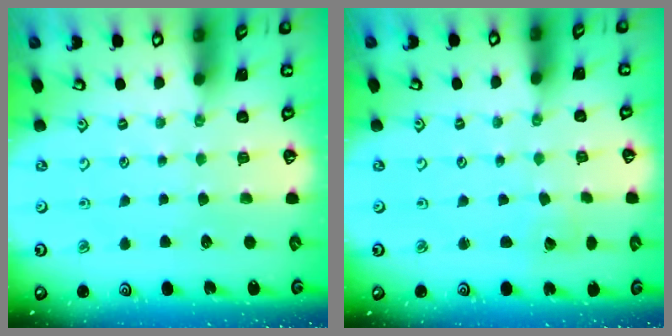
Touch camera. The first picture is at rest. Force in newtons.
{"total": 1.6, "press": 1.6, "slide": 0.2}